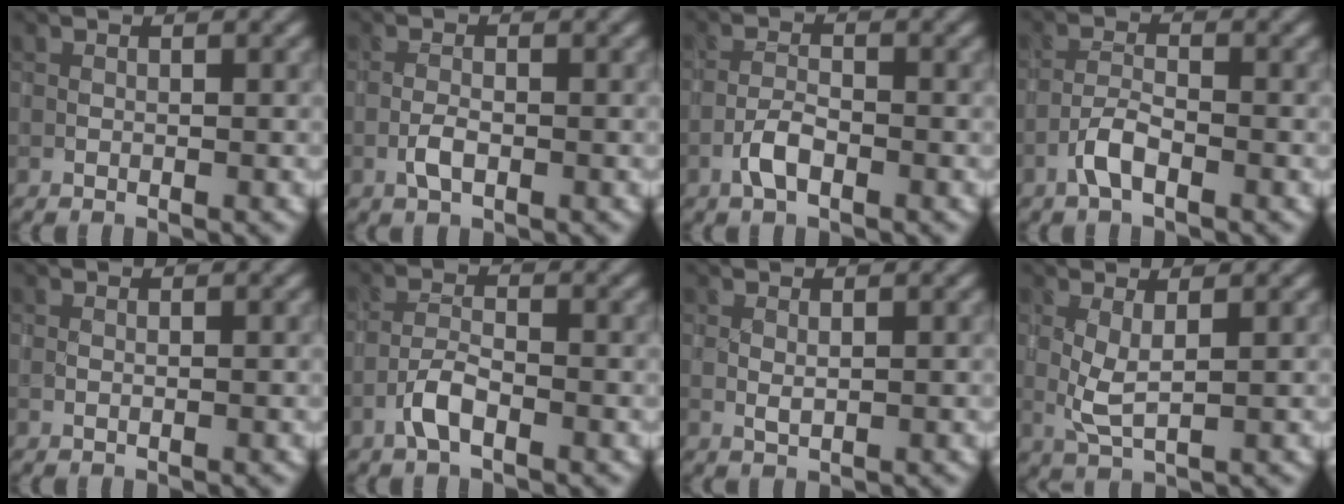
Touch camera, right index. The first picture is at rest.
{"total": 1.7, "force": [-0.7, 0.7, 1.4], "torque": [-0.029, 0.000, -0.016]}
{"total": 2.4, "force": [-1.3, 0.9, 1.8], "torque": [-0.035, 0.004, -0.031]}
{"total": 2.6, "force": [-1.5, 0.7, 1.9], "torque": [-0.042, 0.005, -0.036]}
{"total": 0.0}
{"total": 2.7, "force": [-1.5, 0.8, 2.0], "torque": [-0.043, 0.005, -0.036]}
{"total": 0.8, "force": [0.3, 0.3, 0.6], "torque": [-0.016, -0.002, 0.007]}
{"total": 2.6, "force": [0.5, 0.7, 2.5], "torque": [-0.057, -0.003, 0.013]}